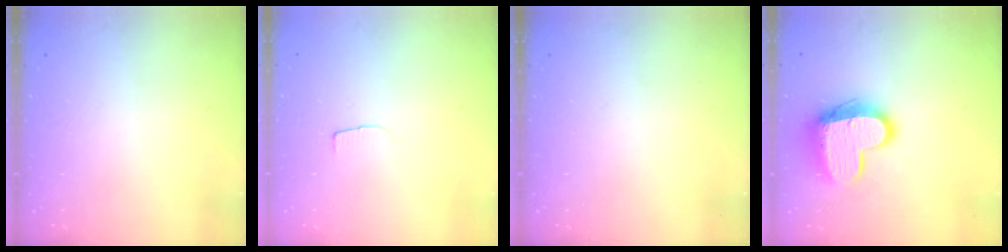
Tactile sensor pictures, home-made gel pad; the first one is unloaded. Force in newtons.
{"total": 3.7, "press": 3.7, "slide": 0.3}
{"total": 0.0}
{"total": 13.5, "press": 13.5, "slide": 1.2}